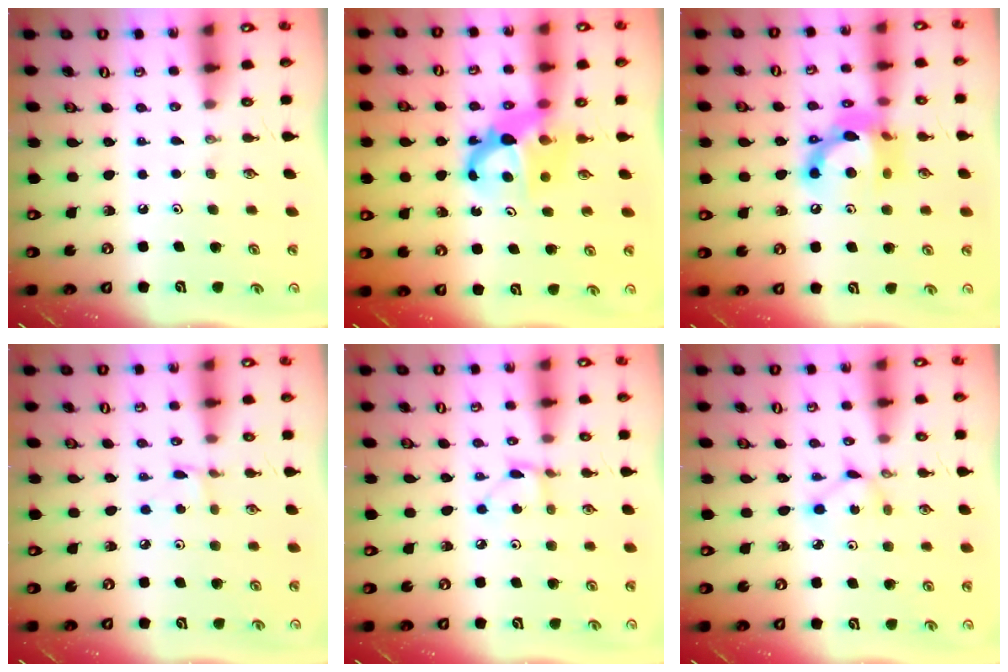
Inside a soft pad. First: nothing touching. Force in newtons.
{"total": 6.6, "press": 6.6, "slide": 0.5}
{"total": 13.7, "press": 13.7, "slide": 0.9}
{"total": 1.2, "press": 1.2, "slide": 0.1}
{"total": 2.4, "press": 2.4, "slide": 0.3}
{"total": 3.0, "press": 3.0, "slide": 0.1}